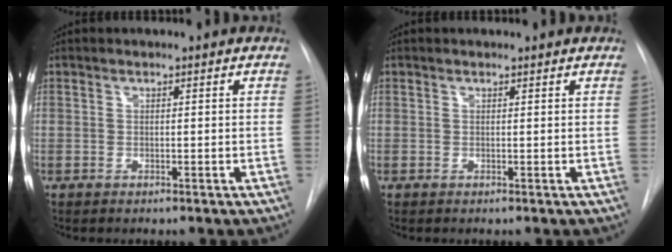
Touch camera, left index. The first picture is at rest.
{"total": 0.6, "force": [0.6, 0.1, -0.1], "torque": [-0.004, 0.003, 0.007]}